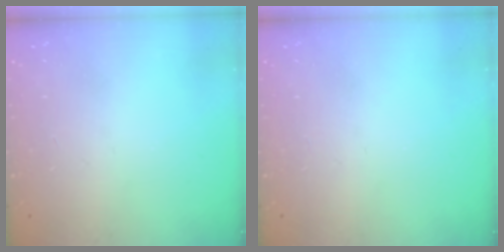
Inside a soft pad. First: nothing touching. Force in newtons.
{"total": 0.0}